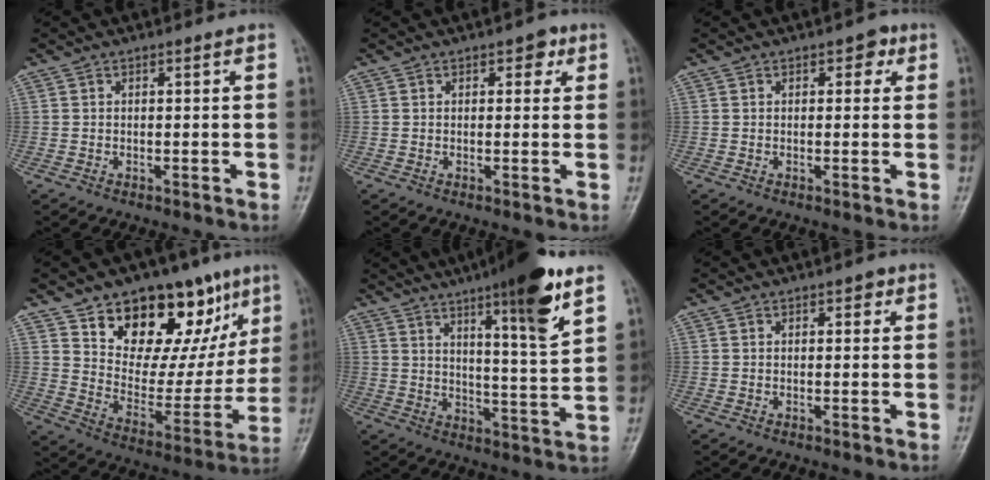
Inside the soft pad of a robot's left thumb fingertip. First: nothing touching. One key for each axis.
{"total": 2.5, "fx": 1.2, "fy": 1.6, "fz": 1.5, "tx": -0.001, "ty": 0.000, "tz": 0.010}
{"total": 2.5, "fx": 1.0, "fy": 1.6, "fz": 1.6, "tx": 0.000, "ty": 0.002, "tz": 0.007}
{"total": 23.1, "fx": 12.9, "fy": 12.6, "fz": 14.4, "tx": -0.140, "ty": -0.043, "tz": 0.208}
{"total": 15.5, "fx": 9.2, "fy": 1.9, "fz": 12.3, "tx": -0.175, "ty": -0.052, "tz": 0.140}
{"total": 1.5, "fx": 0.8, "fy": 0.9, "fz": 1.0, "tx": -0.002, "ty": 0.000, "tz": 0.006}